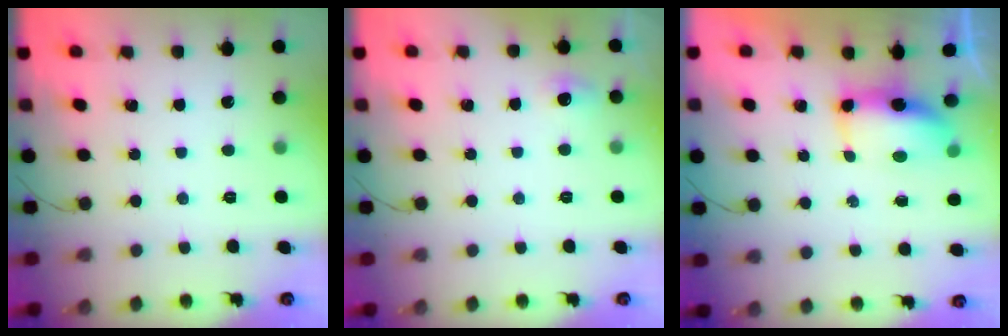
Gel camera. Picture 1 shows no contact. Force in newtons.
{"total": 7.5, "press": 4.5, "slide": 6.1}
{"total": 7.0, "press": 6.9, "slide": 0.6}